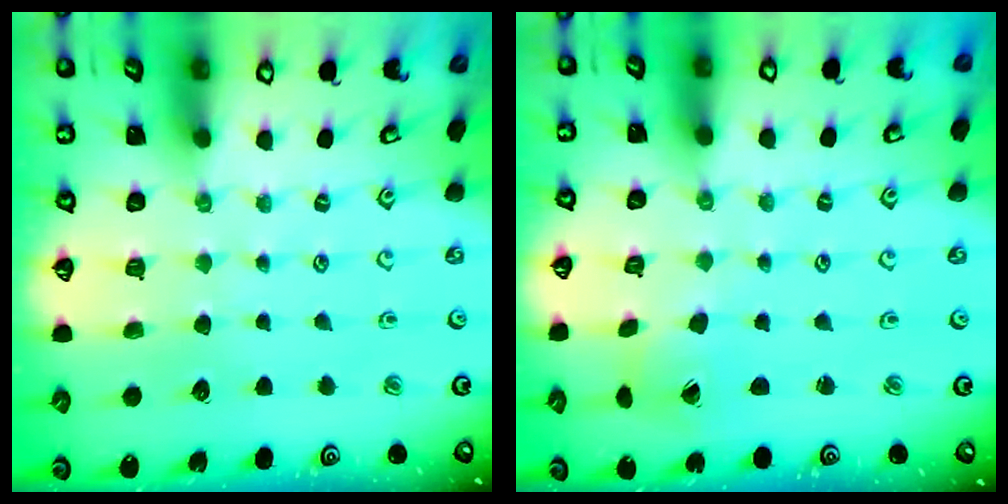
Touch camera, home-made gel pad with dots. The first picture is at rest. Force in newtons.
{"total": 1.7, "press": 1.7, "slide": 0.2}